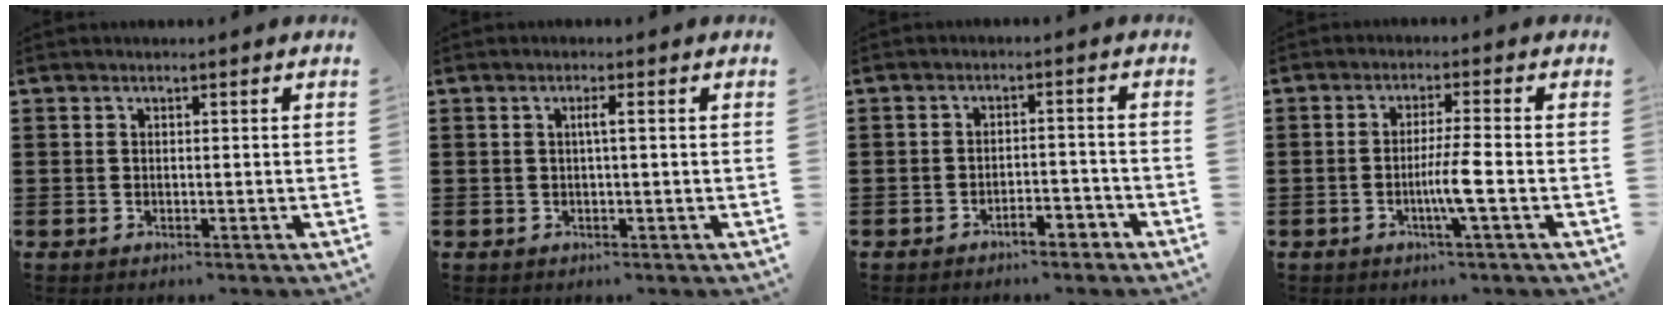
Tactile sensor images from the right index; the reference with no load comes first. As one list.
[{"total": 1.5, "force": [0.0, -0.1, 1.5], "torque": [-0.029, 0.000, -0.003]}, {"total": 3.2, "force": [-2.8, 0.7, 1.3], "torque": [-0.023, 0.008, -0.056]}, {"total": 4.8, "force": [-1.3, -0.4, 4.6], "torque": [-0.087, -0.011, -0.029]}]